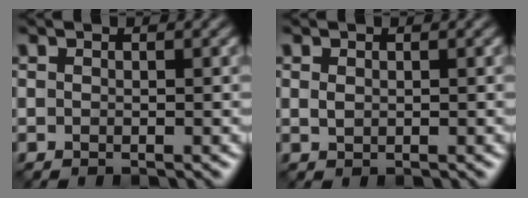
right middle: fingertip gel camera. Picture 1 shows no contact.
{"total": 0.7, "force": [0.2, 0.5, 0.4], "torque": [-0.012, -0.001, 0.006]}